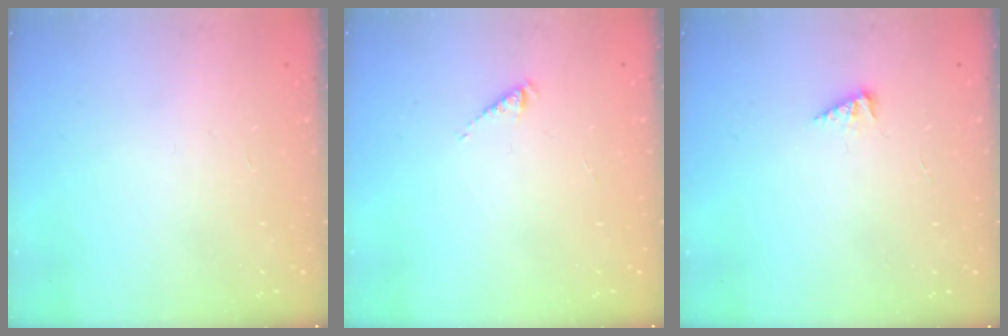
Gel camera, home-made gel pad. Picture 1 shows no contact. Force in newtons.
{"total": 1.1, "press": 1.1, "slide": 0.3}
{"total": 2.7, "press": 2.7, "slide": 0.4}